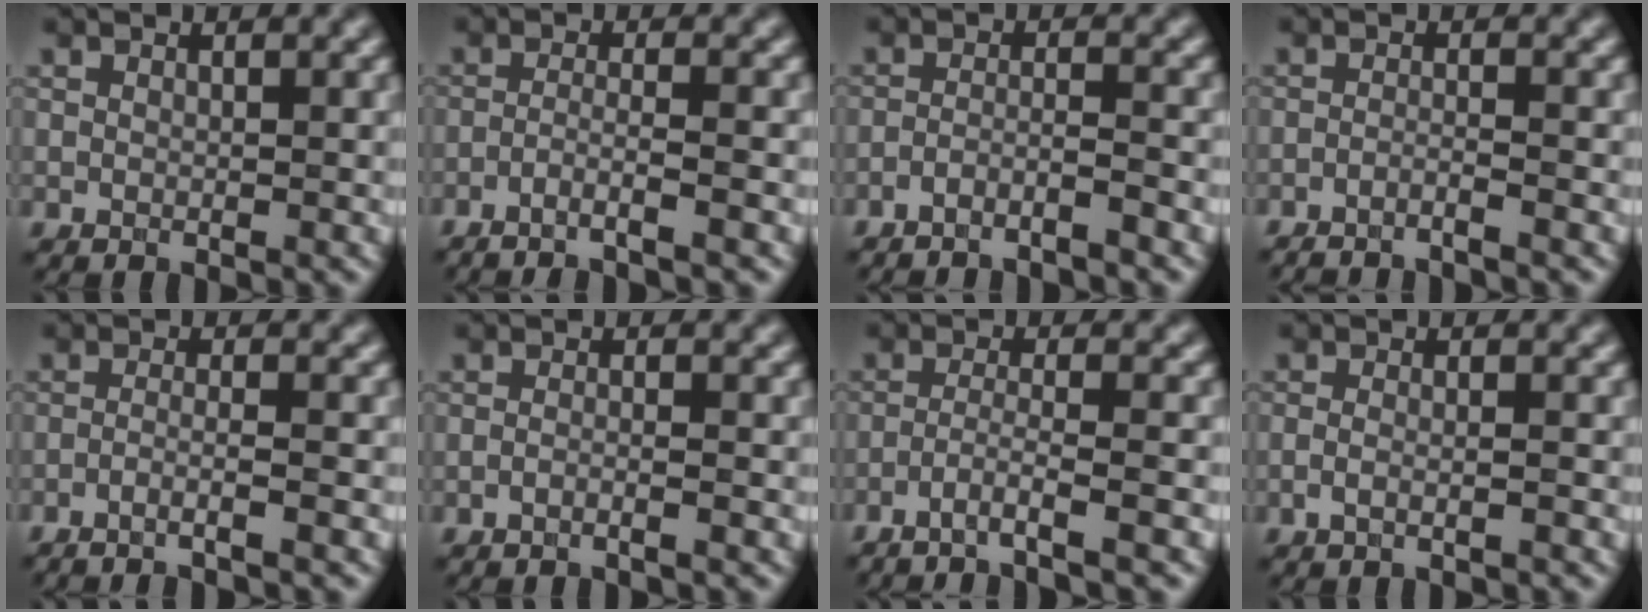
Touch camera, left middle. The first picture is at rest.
{"total": 2.8, "force": [-1.7, 0.3, 2.1], "torque": [-0.026, 0.002, -0.050]}
{"total": 2.4, "force": [-2.0, 0.2, 1.3], "torque": [-0.016, -0.001, -0.045]}
{"total": 2.1, "force": [-1.7, 0.3, 1.2], "torque": [-0.013, -0.010, -0.042]}
{"total": 2.5, "force": [-1.4, 0.4, 2.0], "torque": [-0.021, -0.001, -0.041]}
{"total": 1.2, "force": [-0.7, 0.3, 0.9], "torque": [-0.011, -0.003, -0.020]}
{"total": 3.3, "force": [-2.1, 0.2, 2.5], "torque": [-0.037, 0.001, -0.056]}
{"total": 1.4, "force": [-0.8, 0.4, 1.1], "torque": [-0.018, -0.002, -0.020]}